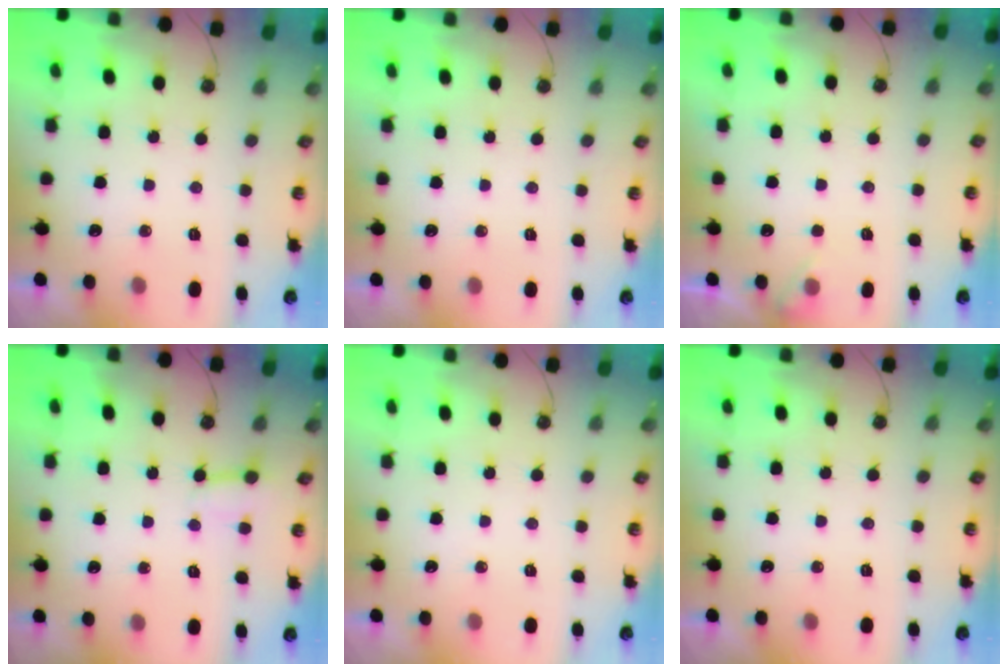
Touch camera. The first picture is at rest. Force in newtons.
{"total": 0.0}
{"total": 4.2, "press": 4.2, "slide": 0.5}
{"total": 2.5, "press": 2.5, "slide": 0.2}
{"total": 0.0}
{"total": 0.0}